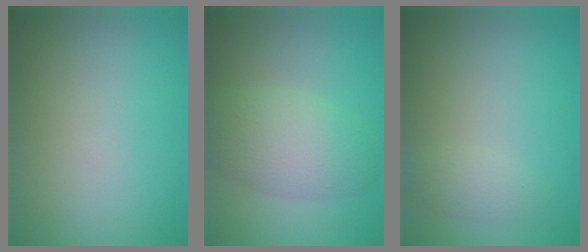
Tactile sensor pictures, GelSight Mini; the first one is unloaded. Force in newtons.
{"total": 4.9, "press": 4.9, "slide": 0.2}
{"total": 1.3, "press": 1.3, "slide": 0.1}